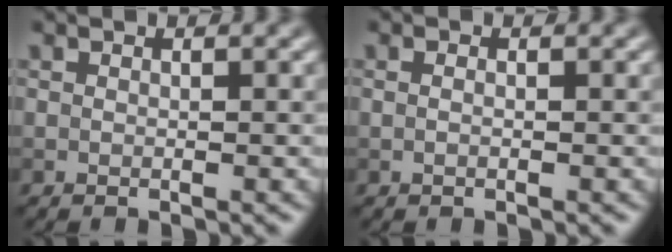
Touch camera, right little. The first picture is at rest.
{"total": 0.8, "force": [0.2, 0.4, 0.6], "torque": [-0.006, -0.007, -0.005]}